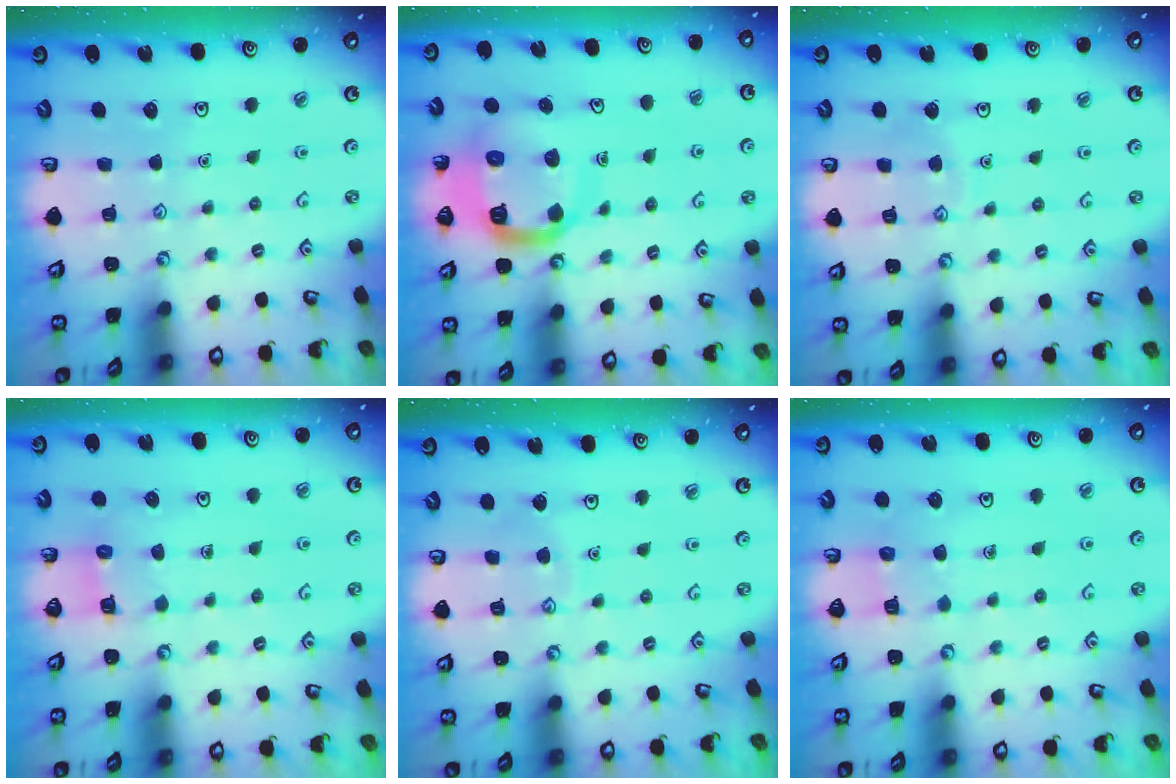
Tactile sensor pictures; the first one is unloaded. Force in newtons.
{"total": 13.8, "press": 13.8, "slide": 1.5}
{"total": 5.1, "press": 5.1, "slide": 0.6}
{"total": 5.7, "press": 5.7, "slide": 0.3}
{"total": 5.1, "press": 5.1, "slide": 0.6}
{"total": 4.1, "press": 4.1, "slide": 0.3}